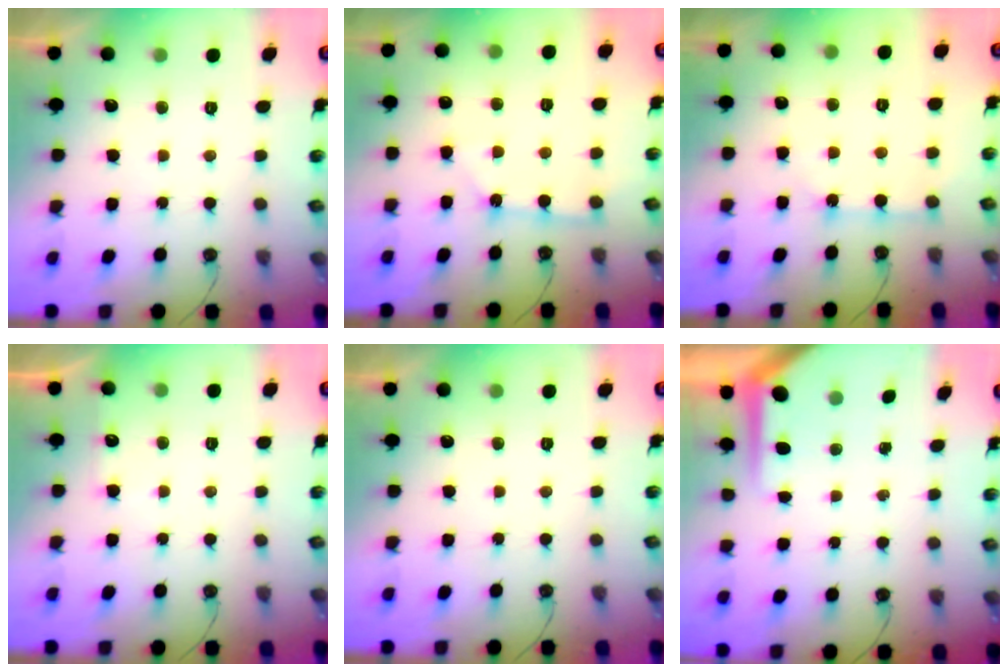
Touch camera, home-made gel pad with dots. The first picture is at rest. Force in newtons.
{"total": 2.2, "press": 2.2, "slide": 0.3}
{"total": 5.0, "press": 5.0, "slide": 0.3}
{"total": 4.3, "press": 4.2, "slide": 0.5}
{"total": 0.0}
{"total": 5.6, "press": 5.6, "slide": 0.4}